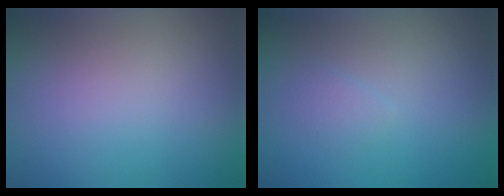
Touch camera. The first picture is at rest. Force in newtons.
{"total": 0.8, "press": 0.8, "slide": 0.0}